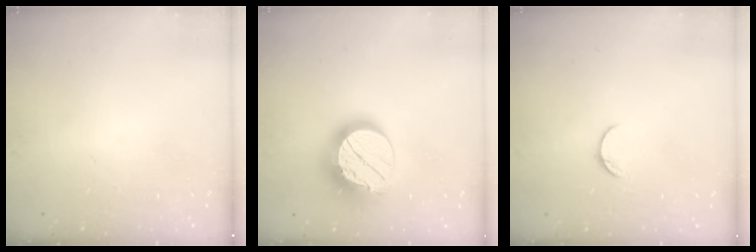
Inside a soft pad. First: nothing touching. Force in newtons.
{"total": 15.0, "press": 15.0, "slide": 1.0}
{"total": 5.1, "press": 5.1, "slide": 0.5}